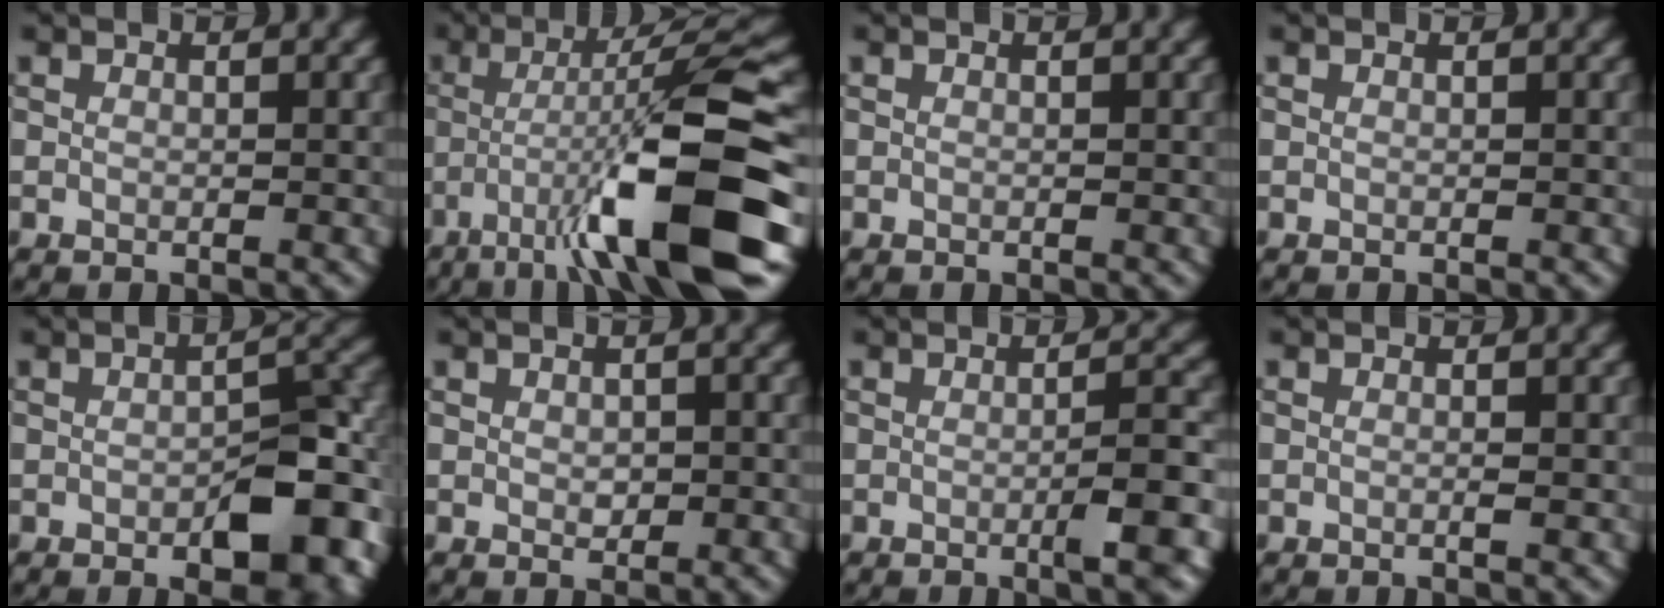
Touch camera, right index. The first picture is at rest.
{"total": 12.2, "force": [-5.0, 1.6, 11.0], "torque": [-0.169, 0.015, -0.079]}
{"total": 0.0}
{"total": 0.0}
{"total": 7.5, "force": [-2.7, 3.2, 6.2], "torque": [-0.075, 0.004, -0.037]}
{"total": 1.3, "force": [-0.1, 0.8, 1.0], "torque": [-0.013, -0.002, 0.001]}
{"total": 3.6, "force": [-1.1, 0.5, 3.4], "torque": [-0.049, 0.008, -0.024]}
{"total": 0.6, "force": [-0.1, 0.0, 0.6], "torque": [-0.010, -0.001, -0.005]}